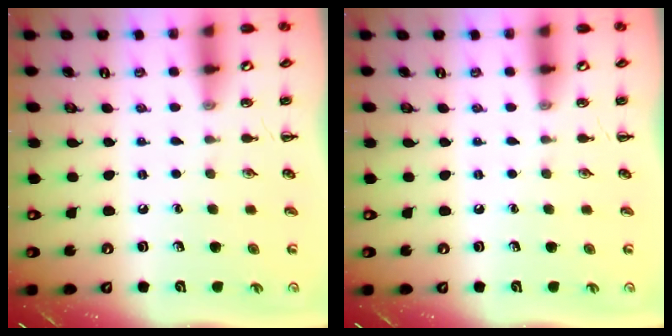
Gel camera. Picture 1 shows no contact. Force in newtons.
{"total": 0.0}